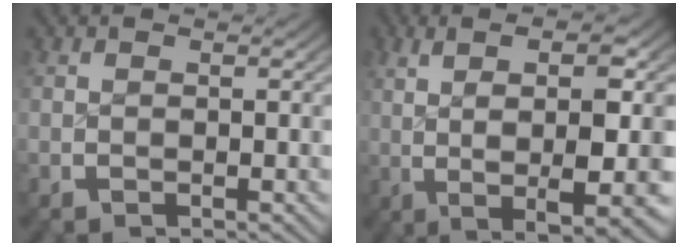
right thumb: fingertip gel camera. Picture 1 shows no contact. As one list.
[{"total": 12.6, "force": [0.6, 4.9, 11.7], "torque": [-0.176, -0.007, 0.022]}]